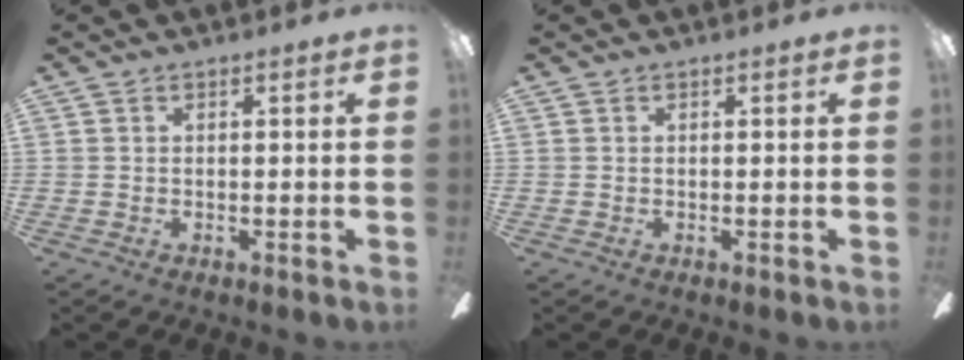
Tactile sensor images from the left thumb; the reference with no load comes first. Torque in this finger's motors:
{"motor_torque": [0.00, 0.00, 0.00, 0.00, 0.00]}